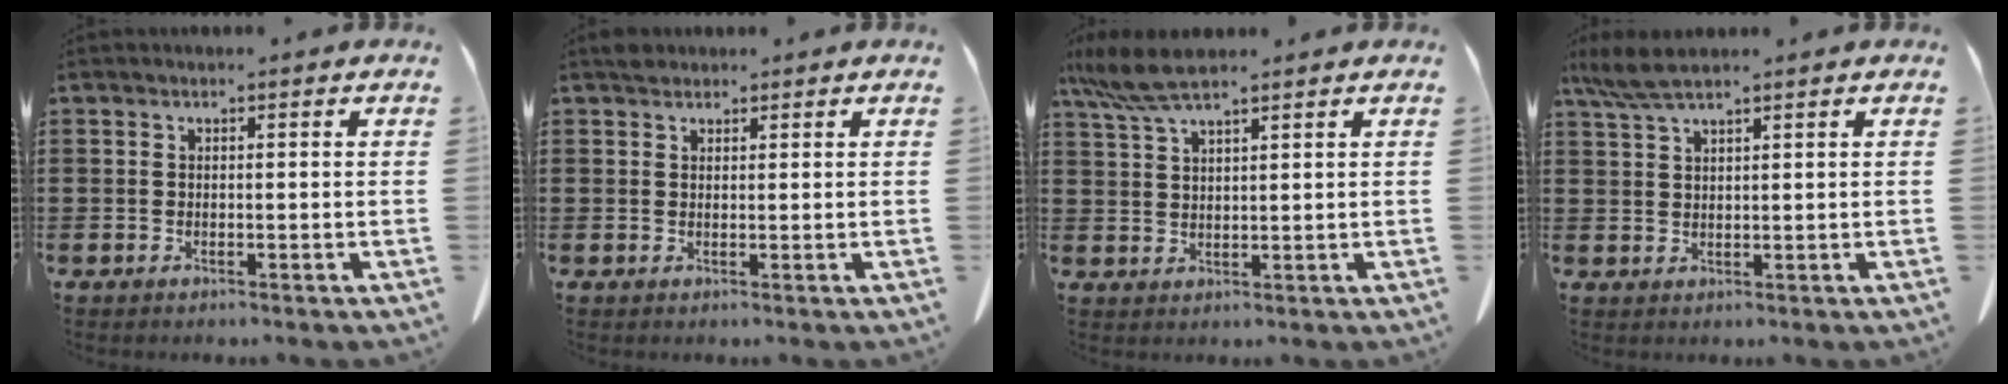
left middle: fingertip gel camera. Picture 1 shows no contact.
{"total": 1.7, "force": [1.4, 0.8, 0.3], "torque": [-0.003, 0.001, 0.026]}
{"total": 6.3, "force": [4.8, 0.9, 3.9], "torque": [-0.095, -0.008, 0.086]}
{"total": 4.2, "force": [3.2, 0.5, 2.7], "torque": [-0.060, 0.000, 0.059]}